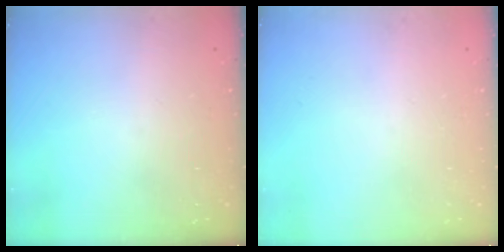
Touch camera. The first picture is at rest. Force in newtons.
{"total": 0.0}